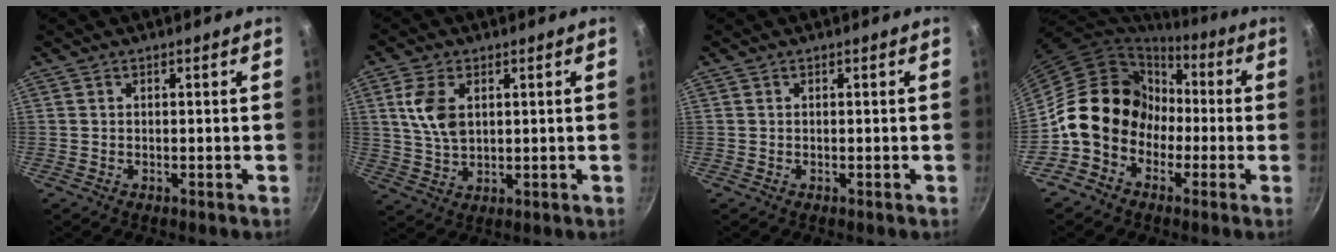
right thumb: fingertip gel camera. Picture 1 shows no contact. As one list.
[{"total": 7.9, "force": [2.2, 4.8, 5.9], "torque": [-0.111, -0.009, 0.045]}, {"total": 0.0}, {"total": 14.6, "force": [-2.0, 12.7, 6.9], "torque": [-0.064, 0.049, -0.038]}]